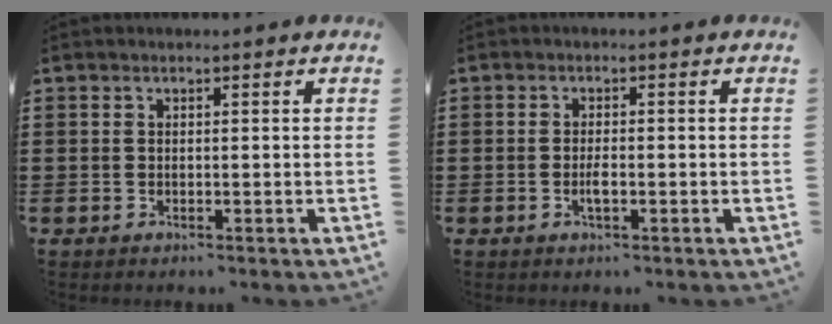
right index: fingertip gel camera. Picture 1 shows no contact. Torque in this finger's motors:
{"motor_torque": [1.03, 1.11, 0.28, 0.06]}